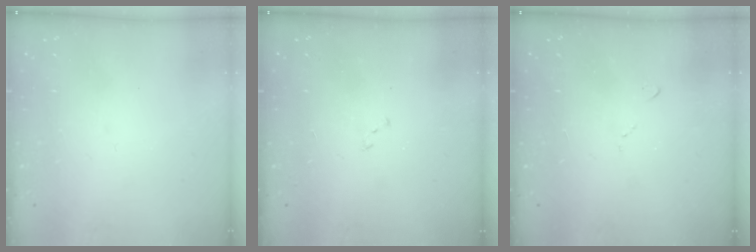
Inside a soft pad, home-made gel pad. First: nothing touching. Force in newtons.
{"total": 6.6, "press": 6.5, "slide": 0.8}
{"total": 5.6, "press": 5.5, "slide": 0.8}